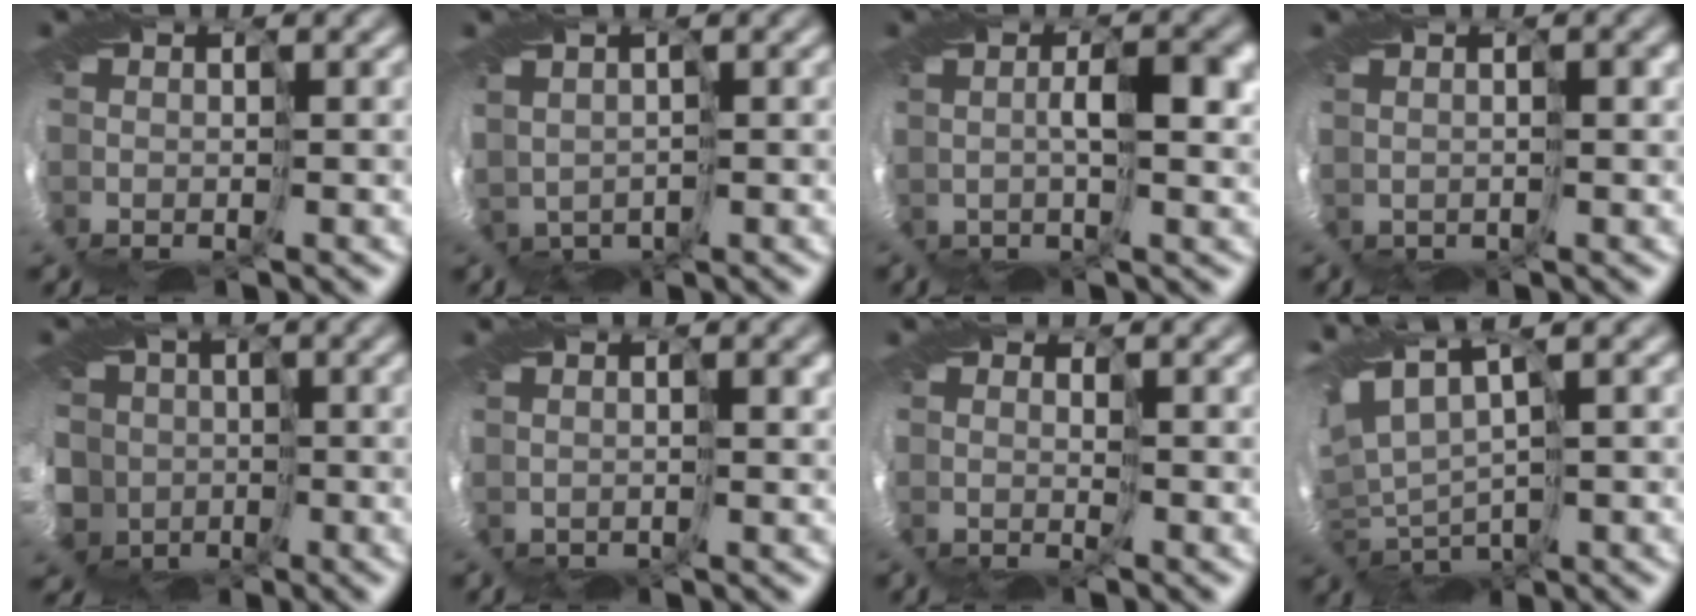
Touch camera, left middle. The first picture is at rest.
{"total": 1.6, "force": [0.5, 1.5, 0.5], "torque": [-0.015, -0.002, 0.012]}
{"total": 2.4, "force": [0.4, 0.0, 2.4], "torque": [-0.049, 0.004, 0.007]}
{"total": 0.5, "force": [0.2, 0.2, 0.4], "torque": [-0.001, 0.012, 0.007]}
{"total": 11.2, "force": [-2.8, 10.2, 3.7], "torque": [-0.119, -0.006, -0.076]}
{"total": 0.9, "force": [0.7, 0.3, 0.6], "torque": [-0.007, 0.014, 0.018]}
{"total": 0.9, "force": [0.2, -0.7, -0.5], "torque": [0.000, -0.002, 0.002]}
{"total": 5.5, "force": [2.1, 2.4, 4.4], "torque": [-0.131, 0.005, 0.058]}